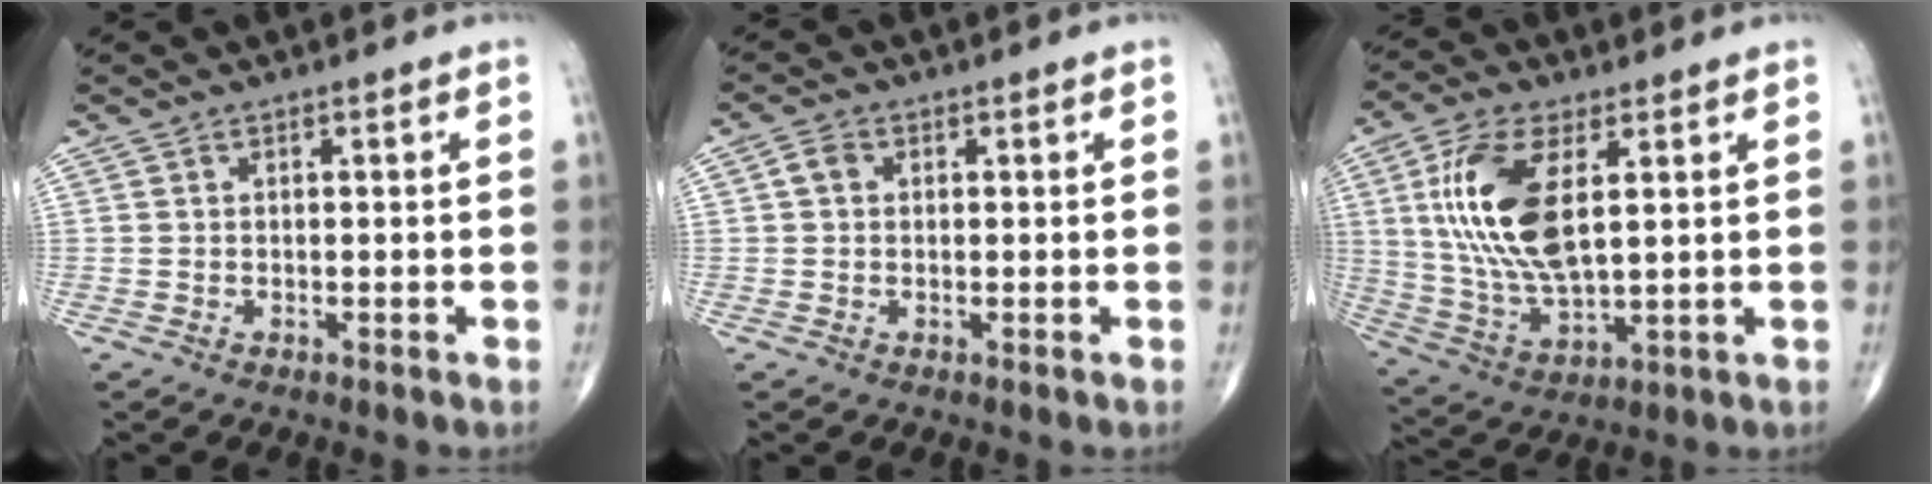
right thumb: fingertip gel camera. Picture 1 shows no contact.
{"total": 2.3, "force": [0.4, 1.8, 1.3], "torque": [-0.020, 0.005, 0.005]}
{"total": 16.3, "force": [3.9, 7.2, 14.0], "torque": [-0.290, -0.013, 0.081]}